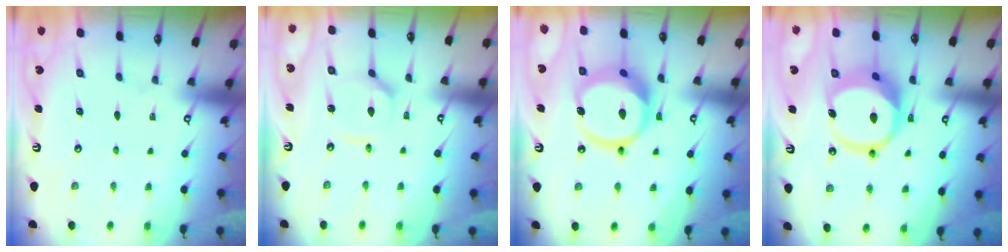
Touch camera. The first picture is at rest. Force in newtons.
{"total": 6.9, "press": 6.9, "slide": 0.4}
{"total": 15.6, "press": 15.5, "slide": 2.1}
{"total": 12.2, "press": 12.1, "slide": 1.6}